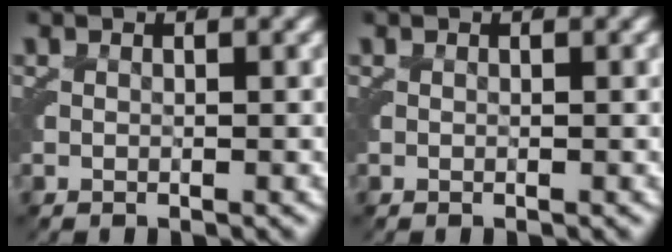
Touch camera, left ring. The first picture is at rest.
{"total": 0.0}